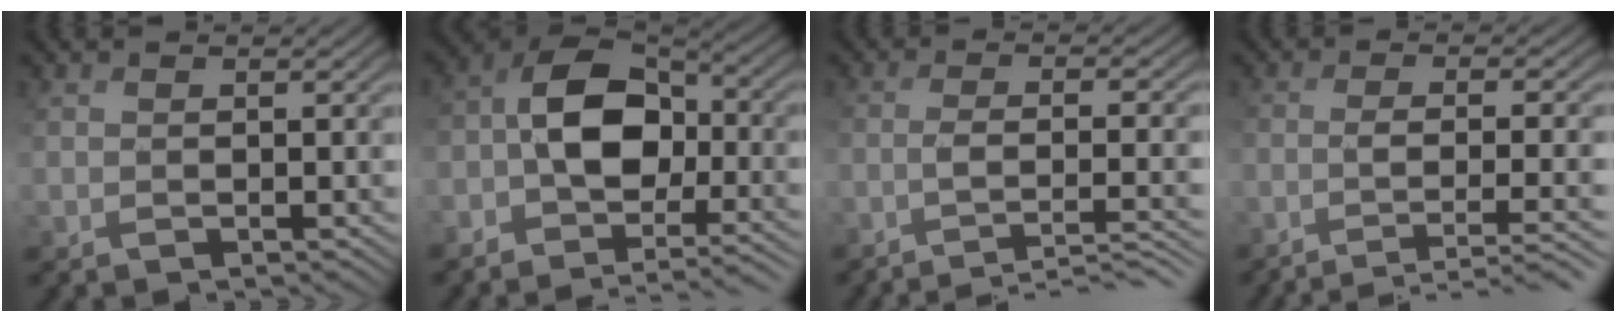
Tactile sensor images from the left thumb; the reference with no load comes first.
{"total": 10.1, "force": [-3.9, 5.7, 7.4], "torque": [-0.144, -0.004, -0.084]}
{"total": 7.5, "force": [-5.0, 1.4, 5.4], "torque": [-0.082, 0.007, -0.072]}
{"total": 7.1, "force": [-4.2, 1.7, 5.5], "torque": [-0.084, -0.006, -0.057]}